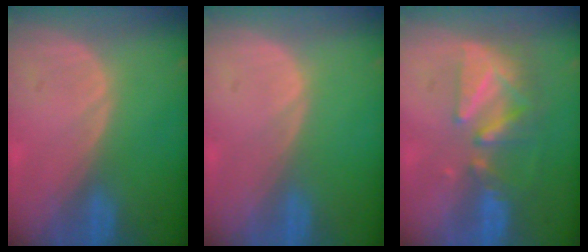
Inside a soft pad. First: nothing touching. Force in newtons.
{"total": 0.0}
{"total": 8.4, "press": 7.7, "slide": 3.5}